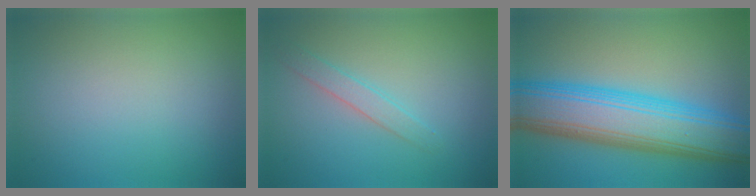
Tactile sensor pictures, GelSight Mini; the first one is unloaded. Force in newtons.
{"total": 1.6, "press": 1.6, "slide": 0.0}
{"total": 11.2, "press": 11.2, "slide": 0.4}